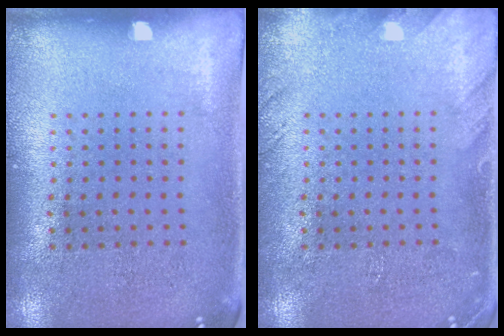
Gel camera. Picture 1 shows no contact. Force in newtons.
{"total": 1.5, "press": 1.5, "slide": 0.2}